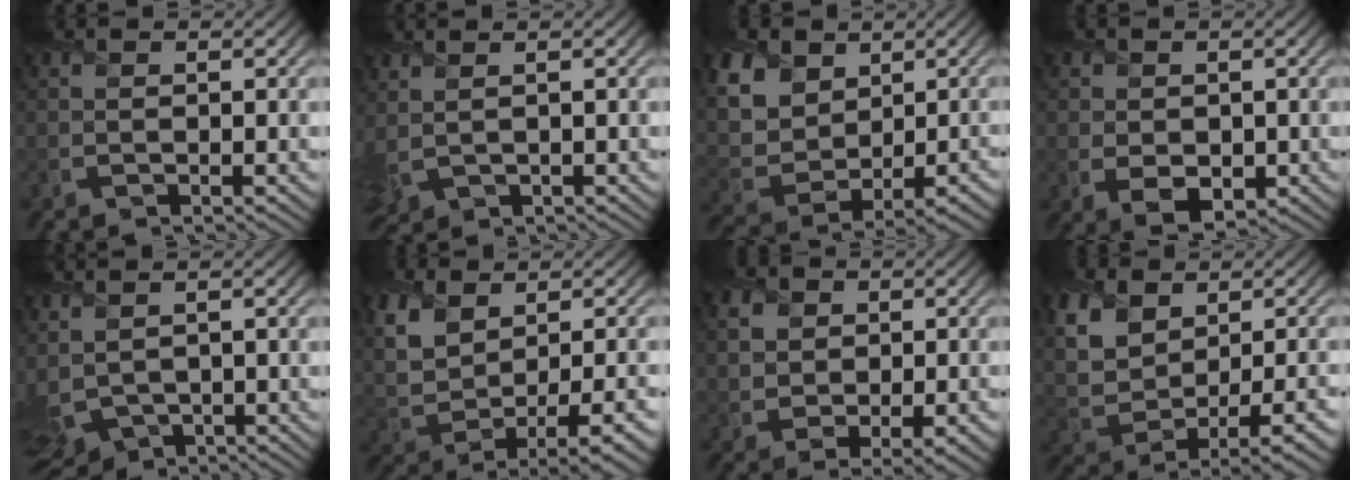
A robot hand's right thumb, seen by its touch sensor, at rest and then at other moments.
{"total": 3.6, "force": [1.4, 1.7, 2.9], "torque": [-0.083, 0.002, 0.037]}
{"total": 12.0, "force": [5.1, 8.4, 6.9], "torque": [-0.174, 0.017, 0.101]}
{"total": 4.0, "force": [-0.3, 3.2, 2.5], "torque": [-0.056, -0.016, -0.003]}
{"total": 6.4, "force": [-0.8, 3.7, 5.2], "torque": [-0.144, -0.021, 0.000]}
{"total": 10.3, "force": [1.8, 5.9, 8.3], "torque": [-0.171, -0.004, 0.054]}
{"total": 7.1, "force": [0.2, 5.4, 4.7], "torque": [-0.091, -0.007, 0.007]}
{"total": 10.6, "force": [2.7, 6.6, 7.9], "torque": [-0.169, 0.003, 0.069]}